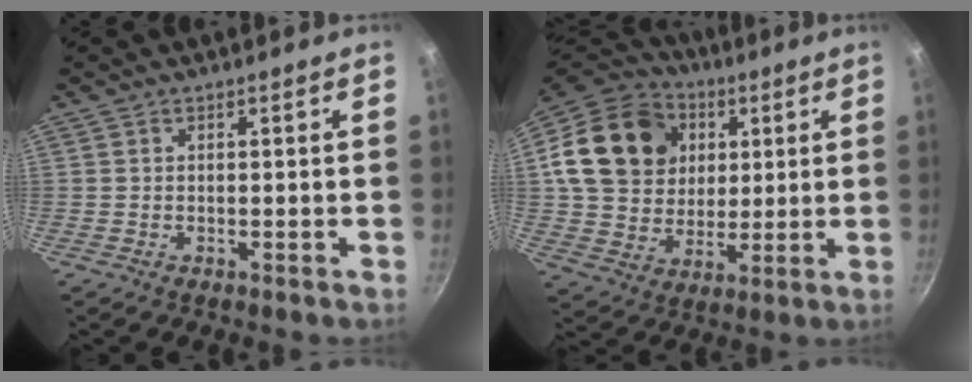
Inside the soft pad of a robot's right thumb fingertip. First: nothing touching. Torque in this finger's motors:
{"motor_torque": [1.28, 2.67, 0.61, -0.61, 0.21]}